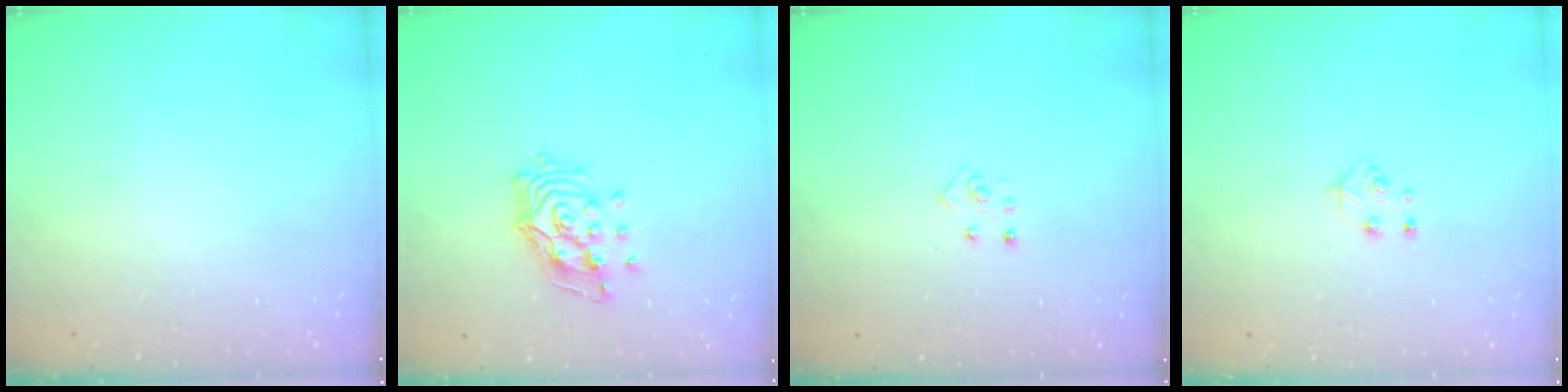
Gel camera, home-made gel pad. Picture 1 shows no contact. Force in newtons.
{"total": 12.3, "press": 12.2, "slide": 1.7}
{"total": 4.7, "press": 4.7, "slide": 0.4}
{"total": 5.0, "press": 4.9, "slide": 0.5}